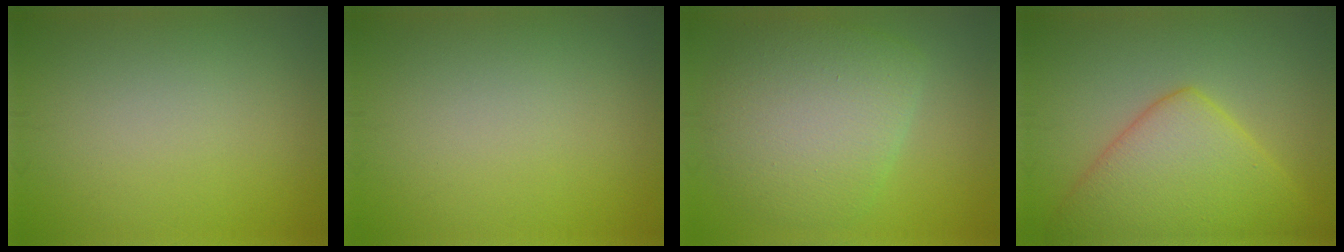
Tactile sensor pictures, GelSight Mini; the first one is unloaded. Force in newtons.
{"total": 0.0}
{"total": 7.2, "press": 7.2, "slide": 0.7}
{"total": 8.4, "press": 8.4, "slide": 0.4}